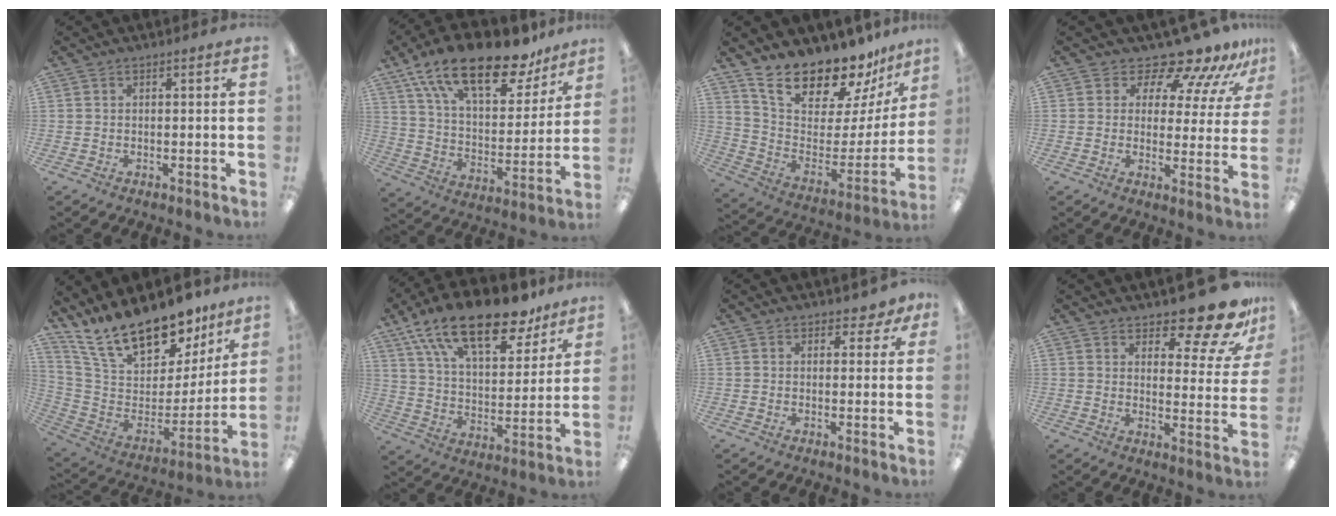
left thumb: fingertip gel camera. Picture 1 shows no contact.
{"total": 21.4, "force": [15.1, 8.5, 12.6], "torque": [-0.215, -0.089, 0.261]}
{"total": 19.2, "force": [17.2, 5.9, 6.2], "torque": [-0.123, -0.141, 0.305]}
{"total": 11.5, "force": [10.4, 3.4, 3.8], "torque": [-0.066, -0.091, 0.180]}
{"total": 21.5, "force": [16.9, 8.7, 10.0], "torque": [-0.178, -0.125, 0.303]}
{"total": 21.3, "force": [15.2, 8.3, 12.4], "torque": [-0.220, -0.083, 0.264]}
{"total": 2.4, "force": [1.6, 1.7, 0.8], "torque": [-0.001, 0.000, 0.026]}
{"total": 14.2, "force": [11.3, 4.6, 7.4], "torque": [-0.099, -0.087, 0.190]}